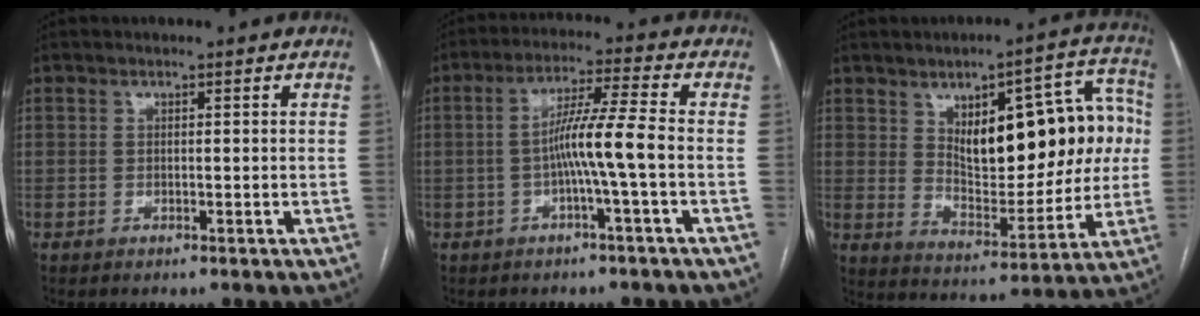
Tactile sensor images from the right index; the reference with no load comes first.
{"total": 7.4, "force": [-1.5, -1.1, 7.2], "torque": [-0.130, 0.011, -0.027]}
{"total": 17.8, "force": [3.7, 7.6, 15.7], "torque": [-0.204, 0.036, 0.066]}